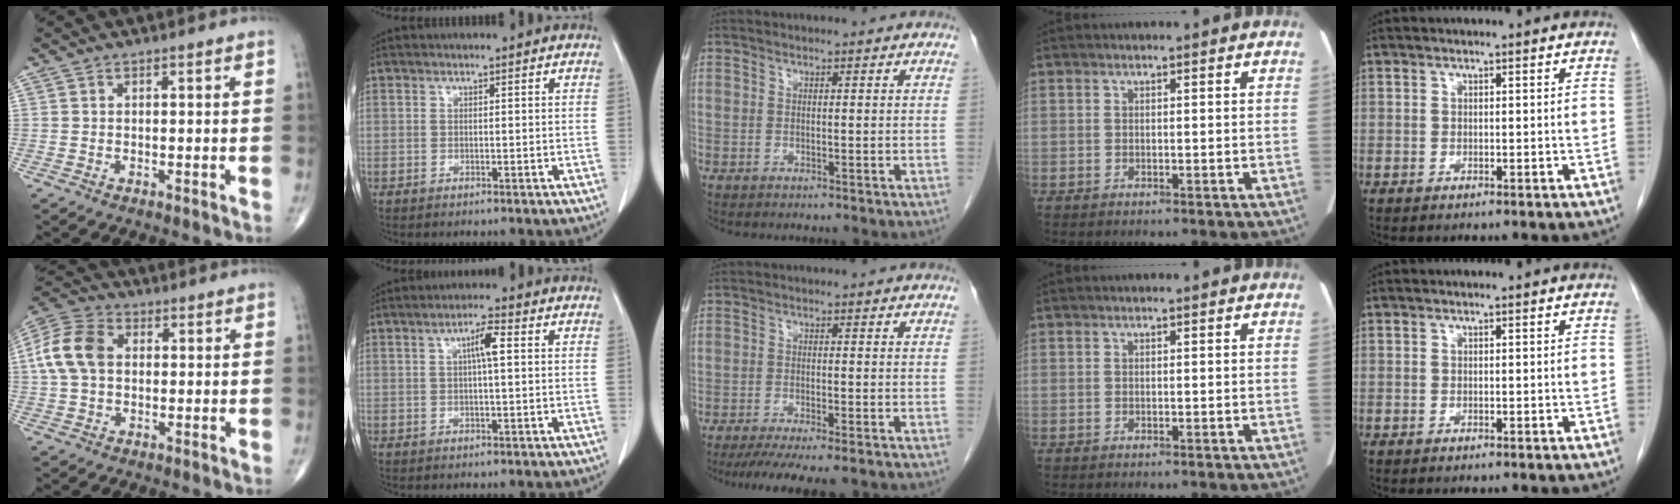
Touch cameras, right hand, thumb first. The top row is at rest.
{"thumb": {"total": 10.3, "force": [1.1, 7.2, 7.2], "torque": [-0.147, 0.026, 0.015]}, "index": {"total": 3.7, "force": [0.8, 0.3, 3.6], "torque": [-0.062, 0.007, 0.011]}, "middle": {"total": 9.5, "force": [-7.9, 0.9, 5.3], "torque": [-0.068, -0.015, -0.117]}}